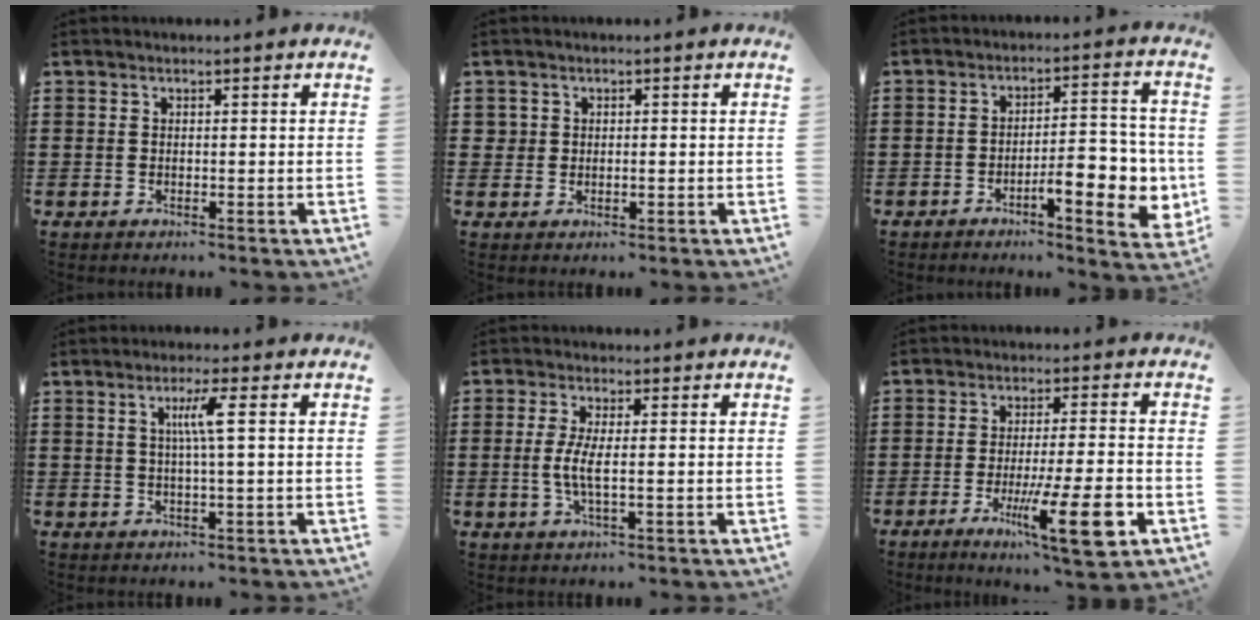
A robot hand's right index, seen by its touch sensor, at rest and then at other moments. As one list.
[{"total": 1.1, "force": [0.1, 1.0, 0.4], "torque": [-0.012, 0.006, 0.001]}, {"total": 9.1, "force": [-3.0, 2.9, 8.1], "torque": [-0.095, -0.007, -0.051]}, {"total": 4.4, "force": [0.8, -0.3, 4.3], "torque": [-0.084, -0.003, 0.008]}, {"total": 4.2, "force": [-0.3, 0.5, 4.2], "torque": [-0.097, -0.013, -0.014]}, {"total": 12.3, "force": [-4.6, 1.6, 11.3], "torque": [-0.188, -0.011, -0.075]}]